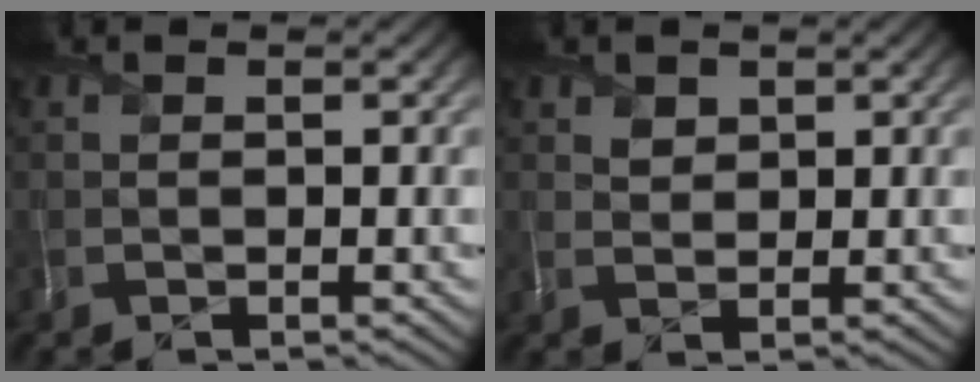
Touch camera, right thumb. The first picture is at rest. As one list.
[{"total": 1.8, "force": [1.5, 1.0, 0.3], "torque": [-0.007, 0.004, 0.029]}]